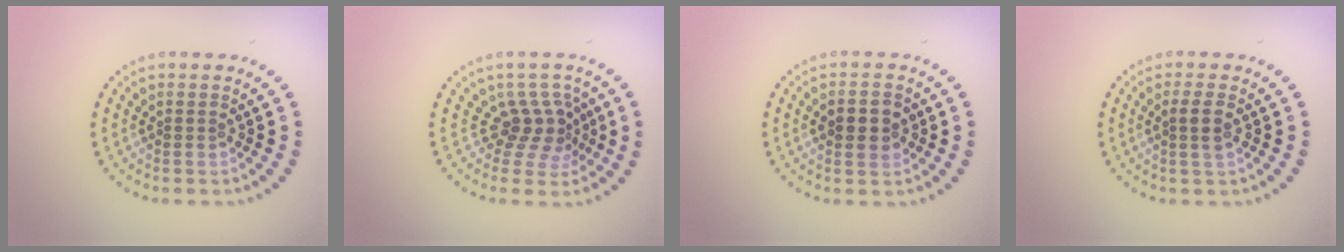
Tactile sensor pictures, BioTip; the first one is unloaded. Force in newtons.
{"total": 3.0, "press": 1.9, "slide": 2.3}
{"total": 3.2, "press": 3.2, "slide": 0.1}
{"total": 1.7, "press": 1.5, "slide": 0.7}